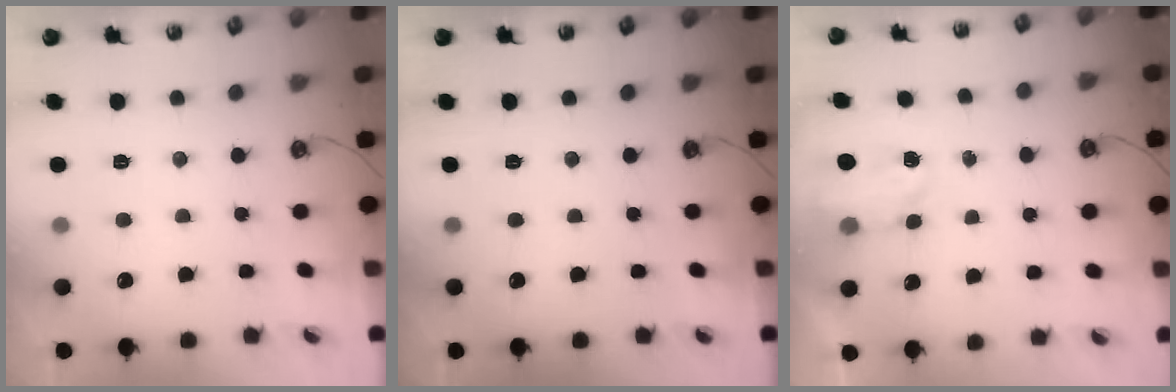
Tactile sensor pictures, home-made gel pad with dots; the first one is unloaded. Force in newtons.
{"total": 0.0}
{"total": 3.7, "press": 3.7, "slide": 0.5}